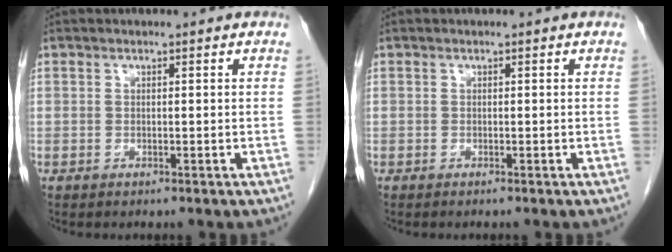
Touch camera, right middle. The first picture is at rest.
{"total": 0.0}